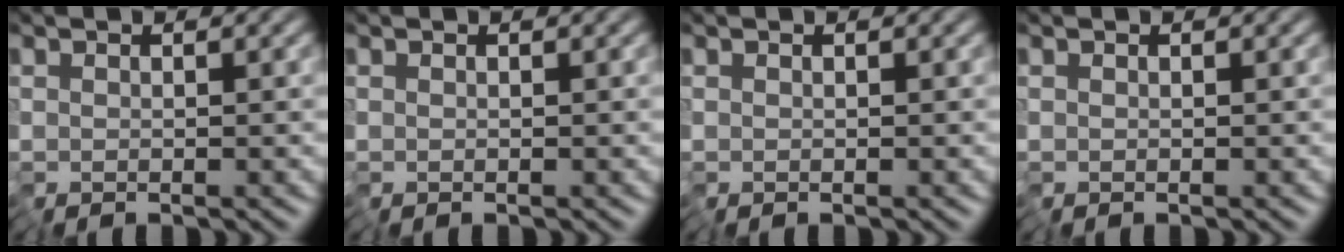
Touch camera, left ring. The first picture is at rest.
{"total": 0.0}
{"total": 0.0}
{"total": 0.0}